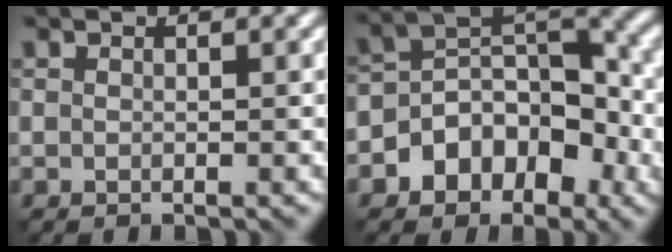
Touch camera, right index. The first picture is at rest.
{"total": 7.0, "force": [-2.8, 5.0, 4.1], "torque": [-0.047, 0.014, -0.057]}